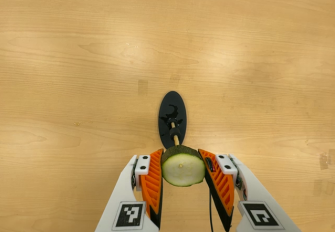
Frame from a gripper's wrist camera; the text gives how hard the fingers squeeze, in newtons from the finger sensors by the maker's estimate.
{"total": 10.6, "left": 9.1, "right": 12.1}